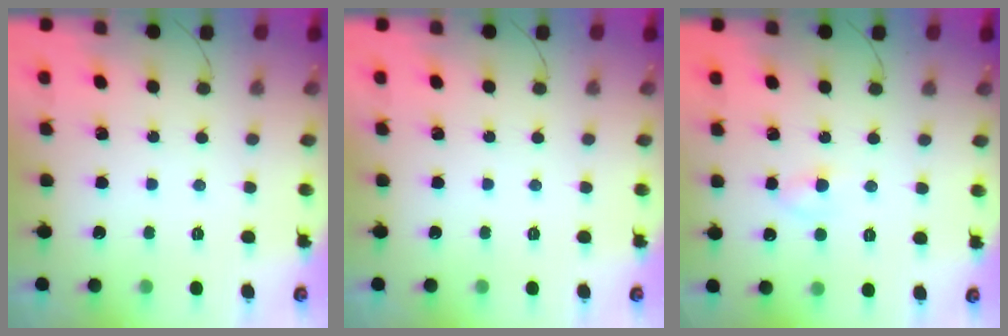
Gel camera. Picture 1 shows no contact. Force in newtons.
{"total": 0.0}
{"total": 2.6, "press": 2.4, "slide": 1.0}